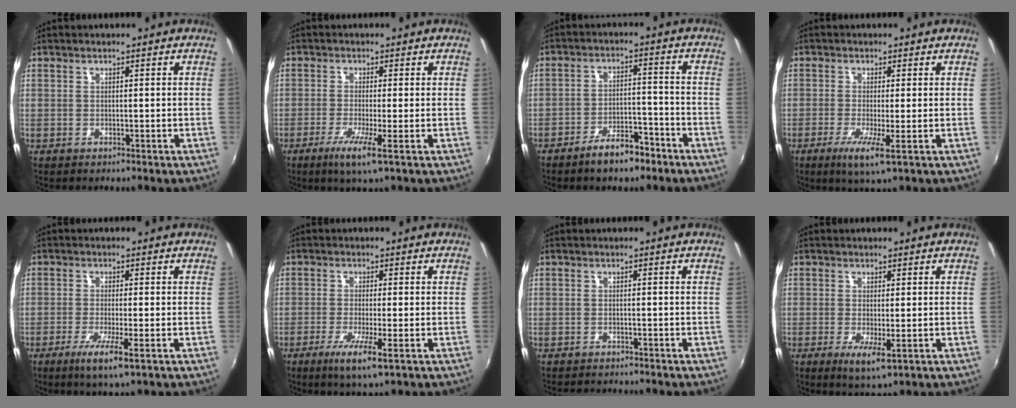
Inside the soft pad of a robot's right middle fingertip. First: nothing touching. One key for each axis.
{"total": 5.5, "fx": -2.5, "fy": -0.4, "fz": 4.8, "tx": -0.107, "ty": -0.015, "tz": -0.049}
{"total": 7.7, "fx": -5.8, "fy": 2.7, "fz": 4.4, "tx": -0.084, "ty": 0.010, "tz": -0.085}
{"total": 5.1, "fx": -1.9, "fy": -0.1, "fz": 4.8, "tx": -0.102, "ty": -0.016, "tz": -0.036}
{"total": 5.7, "fx": -2.7, "fy": 0.1, "fz": 5.0, "tx": -0.107, "ty": -0.016, "tz": -0.050}
{"total": 6.1, "fx": -2.8, "fy": 0.0, "fz": 5.5, "tx": -0.116, "ty": -0.018, "tz": -0.052}
{"total": 2.9, "fx": -2.8, "fy": 0.5, "fz": 0.6, "tx": -0.020, "ty": -0.014, "tz": -0.044}
{"total": 4.4, "fx": -1.2, "fy": 0.7, "fz": 4.2, "tx": -0.080, "ty": -0.016, "tz": -0.017}